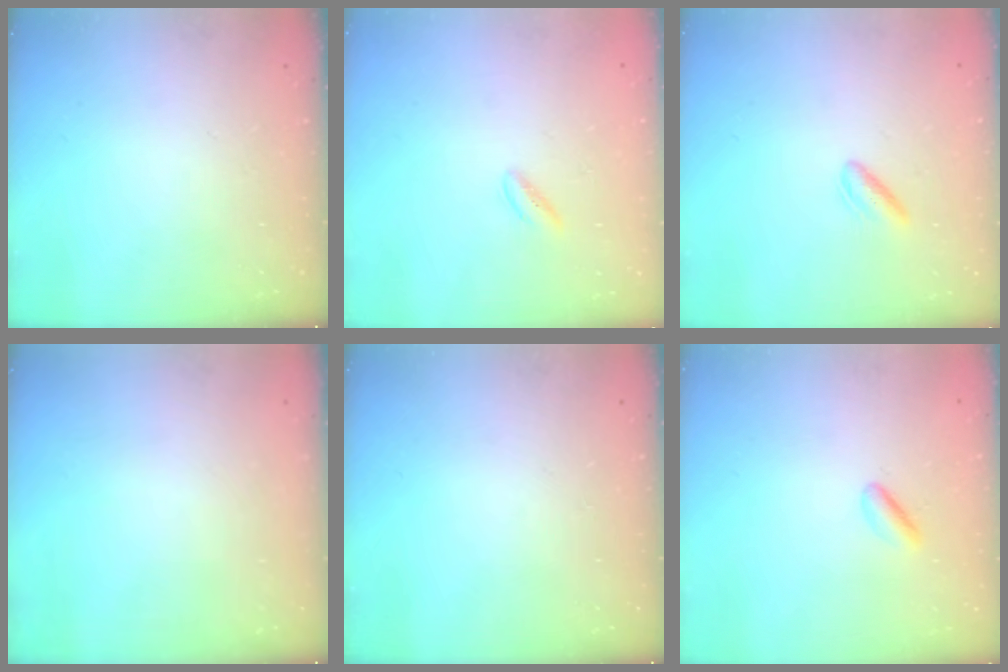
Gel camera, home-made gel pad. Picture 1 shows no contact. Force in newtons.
{"total": 0.8, "press": 0.5, "slide": 0.6}
{"total": 2.6, "press": 2.2, "slide": 1.3}
{"total": 0.0}
{"total": 0.0}
{"total": 2.6, "press": 2.4, "slide": 1.0}